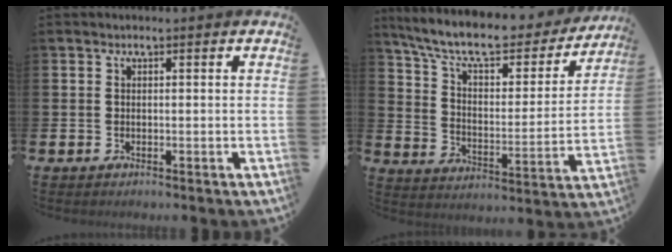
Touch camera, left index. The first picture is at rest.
{"total": 10.0, "force": [8.7, 2.6, 4.1], "torque": [-0.105, -0.059, 0.144]}